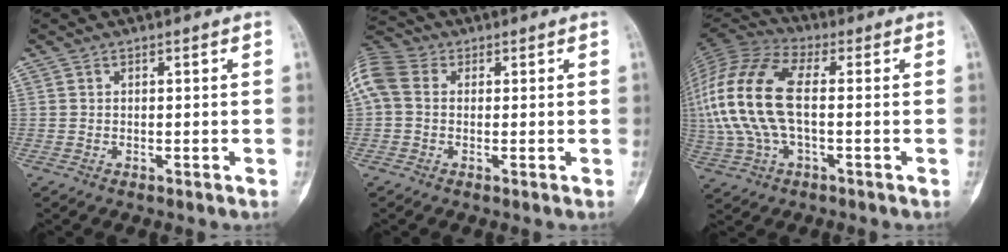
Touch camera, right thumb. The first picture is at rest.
{"total": 8.7, "force": [1.4, 6.2, 5.9], "torque": [-0.141, 0.026, 0.019]}
{"total": 18.4, "force": [0.4, 8.6, 16.2], "torque": [-0.372, 0.026, 0.004]}